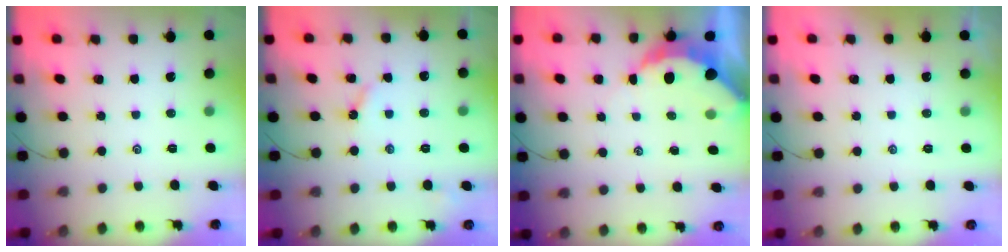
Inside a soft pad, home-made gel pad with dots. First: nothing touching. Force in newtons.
{"total": 3.6, "press": 3.6, "slide": 0.6}
{"total": 6.0, "press": 5.9, "slide": 0.8}
{"total": 1.2, "press": 1.2, "slide": 0.3}